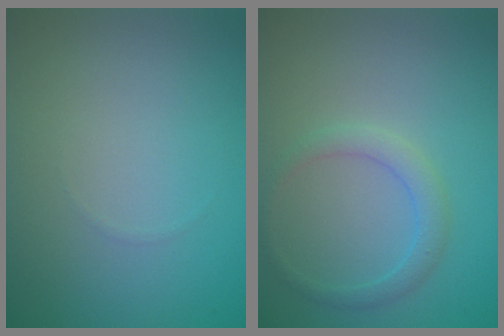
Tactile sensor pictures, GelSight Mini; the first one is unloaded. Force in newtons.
{"total": 1.9, "press": 1.9, "slide": 0.1}